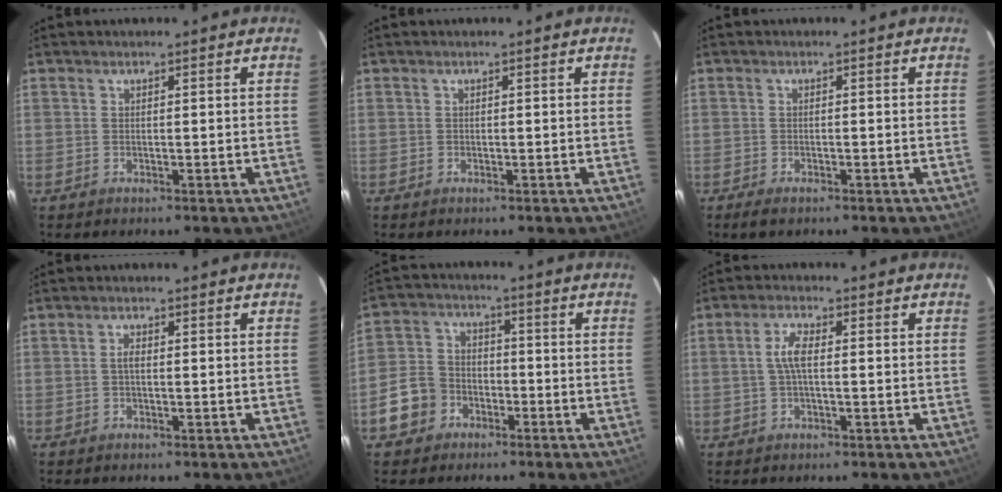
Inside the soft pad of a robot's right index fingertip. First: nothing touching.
{"total": 0.0}
{"total": 2.3, "force": [-1.7, 0.7, 1.4], "torque": [-0.032, -0.006, -0.030]}
{"total": 1.3, "force": [-0.1, 0.7, 1.2], "torque": [-0.023, 0.005, -0.003]}
{"total": 8.3, "force": [-4.0, 6.8, 2.5], "torque": [-0.071, 0.027, -0.069]}
{"total": 3.8, "force": [0.1, 1.3, 3.6], "torque": [-0.074, 0.007, 0.003]}